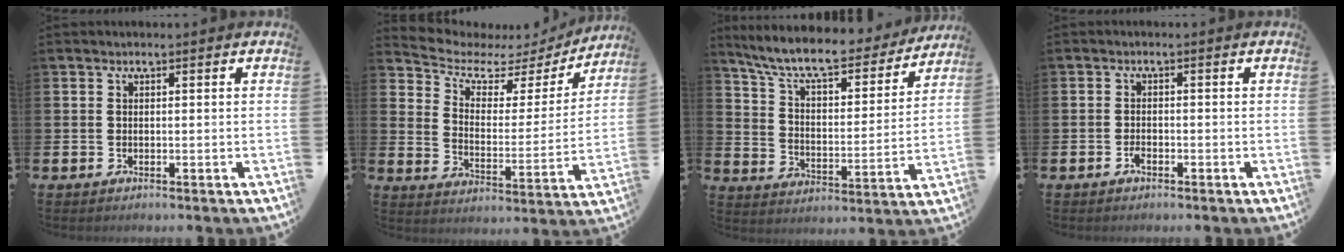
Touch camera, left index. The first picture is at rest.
{"total": 5.6, "force": [4.7, 2.8, 1.6], "torque": [-0.066, -0.035, 0.074]}
{"total": 9.7, "force": [8.7, 2.1, 3.9], "torque": [-0.100, -0.059, 0.145]}
{"total": 1.5, "force": [-0.9, 0.7, 0.9], "torque": [-0.025, 0.003, -0.016]}